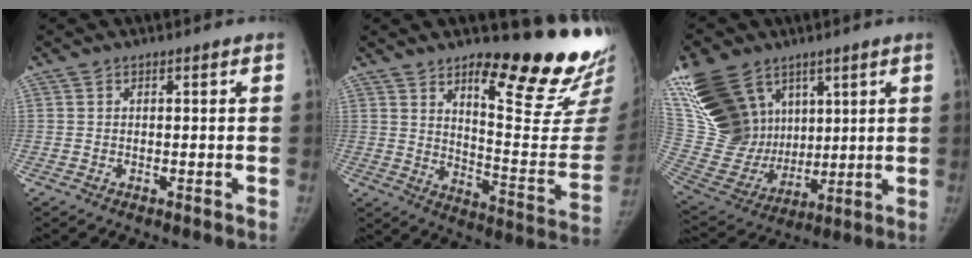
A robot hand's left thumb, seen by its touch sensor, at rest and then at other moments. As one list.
[{"total": 23.8, "force": [17.2, 5.9, 15.5], "torque": [-0.169, -0.144, 0.239]}, {"total": 25.4, "force": [13.1, 17.5, 13.0], "torque": [-0.276, -0.005, 0.270]}]